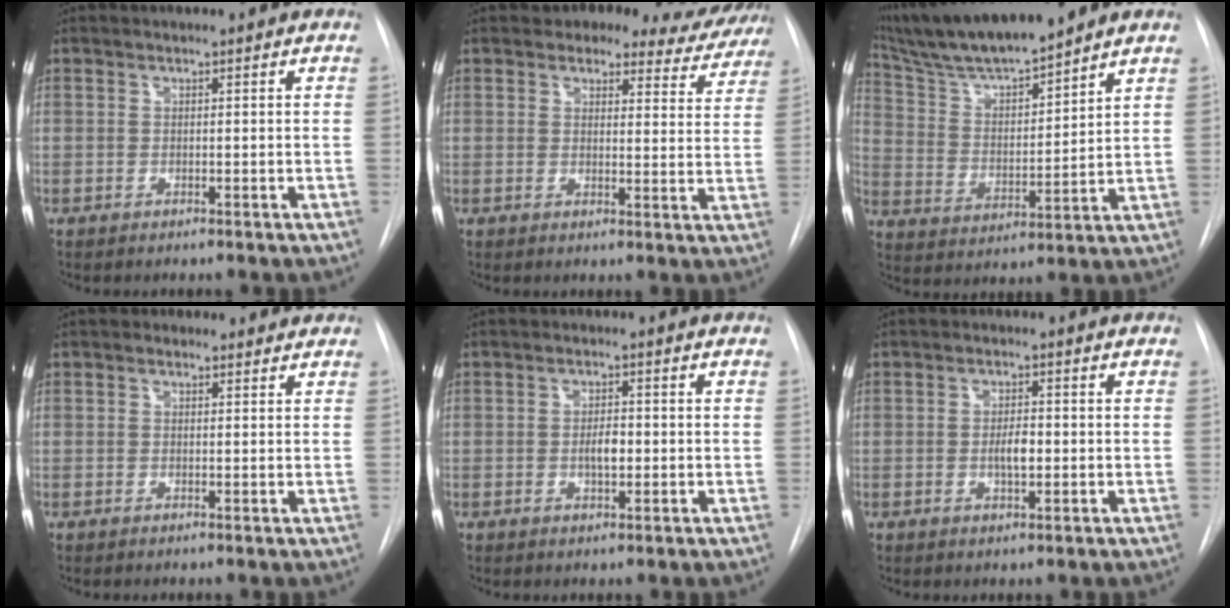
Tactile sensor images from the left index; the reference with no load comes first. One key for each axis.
{"total": 10.7, "fx": 9.9, "fy": 3.9, "fz": 1.2, "tx": 0.020, "ty": -0.015, "tz": 0.088}
{"total": 13.8, "fx": 12.2, "fy": 0.3, "fz": 6.3, "tx": -0.118, "ty": 0.009, "tz": 0.230}
{"total": 1.8, "fx": 1.3, "fy": 1.2, "fz": 0.4, "tx": -0.007, "ty": 0.011, "tz": 0.014}
{"total": 2.8, "fx": -0.3, "fy": 1.1, "fz": 2.5, "tx": -0.044, "ty": 0.002, "tz": -0.003}
{"total": 3.0, "fx": -0.3, "fy": 1.0, "fz": 2.8, "tx": -0.049, "ty": 0.001, "tz": -0.003}